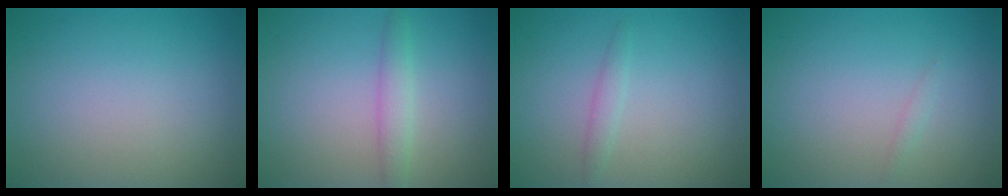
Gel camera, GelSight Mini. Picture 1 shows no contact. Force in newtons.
{"total": 1.8, "press": 1.8, "slide": 0.1}
{"total": 1.0, "press": 1.0, "slide": 0.1}
{"total": 0.5, "press": 0.5, "slide": 0.0}